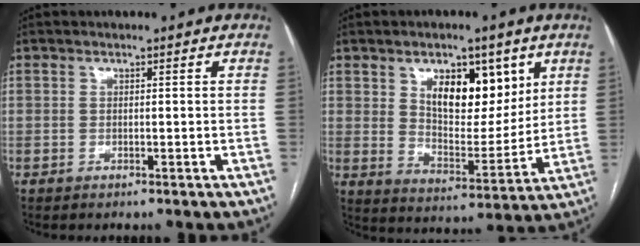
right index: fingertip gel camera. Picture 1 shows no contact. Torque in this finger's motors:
{"motor_torque": [0.38, 0.26, 0.31, 0.08]}